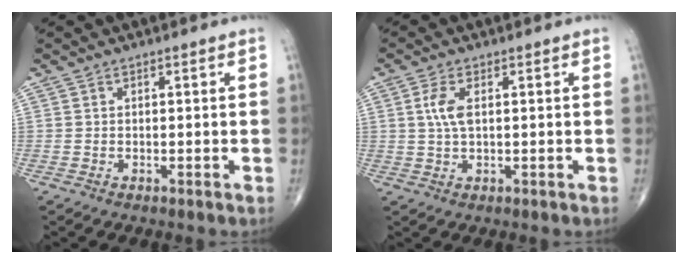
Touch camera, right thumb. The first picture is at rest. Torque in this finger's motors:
{"motor_torque": [-0.26, 1.00, 0.40, -0.31, 0.27]}